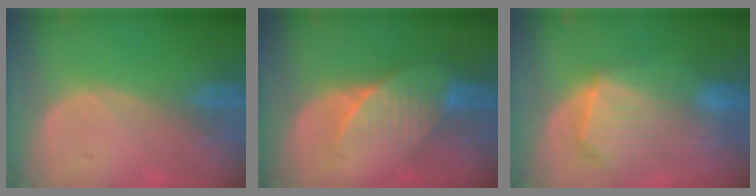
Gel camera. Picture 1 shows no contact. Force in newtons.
{"total": 7.3, "press": 6.9, "slide": 2.5}
{"total": 10.6, "press": 9.2, "slide": 5.2}